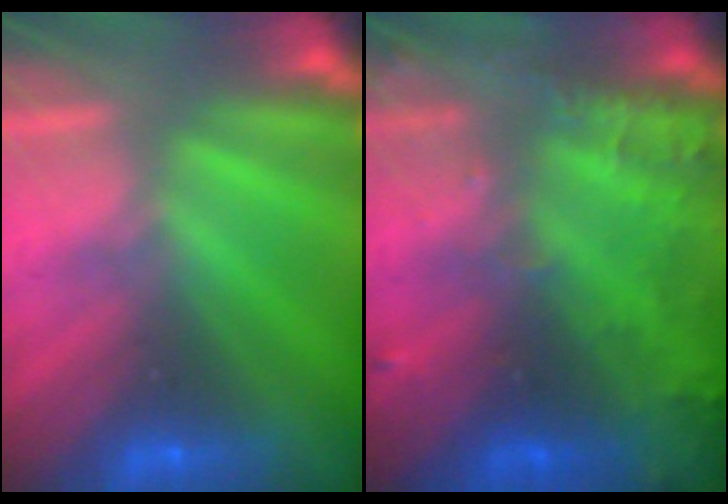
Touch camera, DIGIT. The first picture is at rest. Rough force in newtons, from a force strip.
{"total": 8.9}